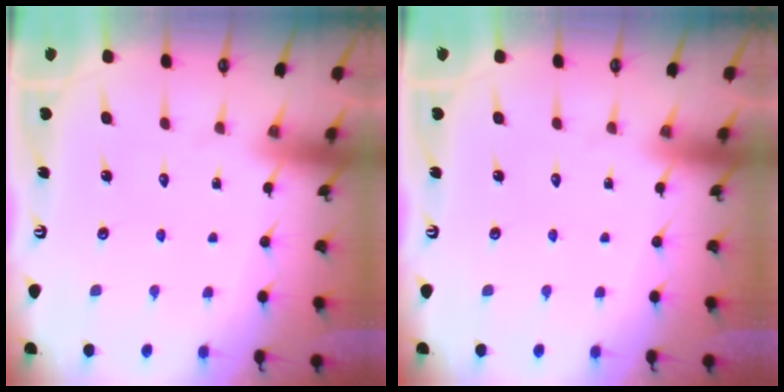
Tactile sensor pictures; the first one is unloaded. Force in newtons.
{"total": 0.0}